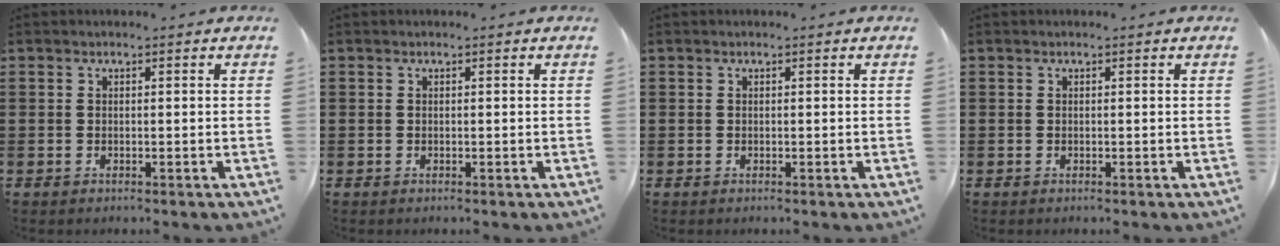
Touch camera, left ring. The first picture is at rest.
{"total": 0.0}
{"total": 0.0}
{"total": 0.0}